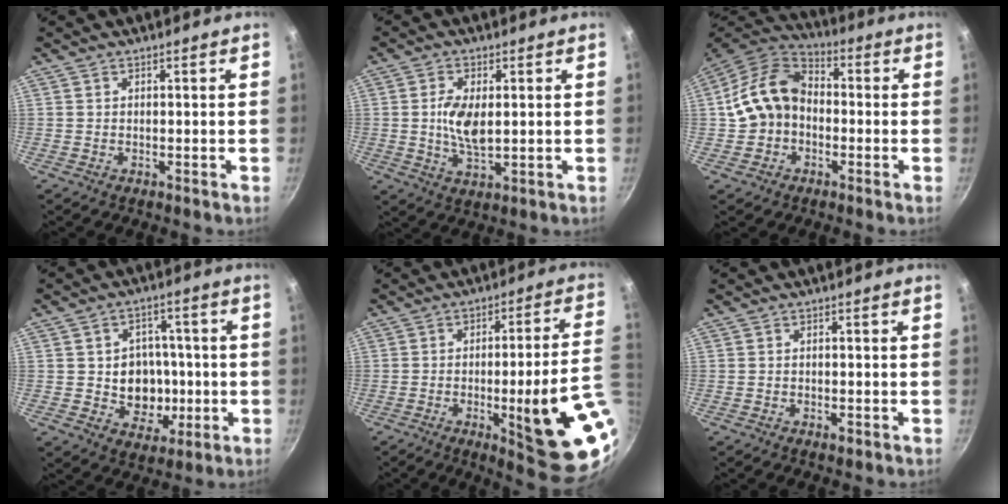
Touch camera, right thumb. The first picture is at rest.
{"total": 7.3, "force": [0.6, 3.6, 6.3], "torque": [-0.123, -0.008, 0.014]}
{"total": 12.6, "force": [-1.0, 9.9, 7.7], "torque": [-0.115, 0.040, -0.031]}
{"total": 10.6, "force": [-1.1, 9.1, 5.2], "torque": [-0.027, 0.012, -0.007]}
{"total": 20.0, "force": [-5.0, 3.4, 19.0], "torque": [-0.233, 0.014, -0.055]}
{"total": 1.5, "force": [-0.8, 0.7, 1.0], "torque": [-0.020, 0.002, -0.013]}